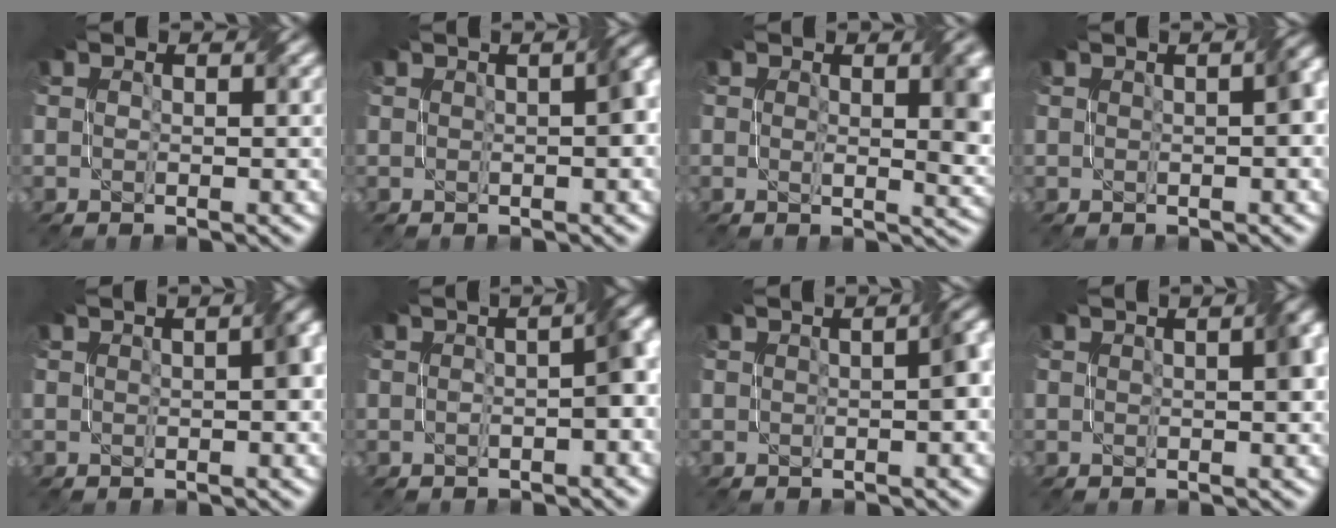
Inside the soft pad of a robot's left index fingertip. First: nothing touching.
{"total": 3.0, "force": [0.3, 0.7, 2.9], "torque": [-0.032, 0.013, 0.007]}
{"total": 4.4, "force": [1.0, 1.3, 4.1], "torque": [-0.050, -0.001, 0.019]}
{"total": 2.6, "force": [0.2, 0.6, 2.6], "torque": [-0.031, 0.011, 0.006]}
{"total": 2.7, "force": [0.3, 0.7, 2.6], "torque": [-0.036, 0.013, 0.004]}
{"total": 4.0, "force": [-0.2, 0.9, 3.8], "torque": [-0.050, 0.016, -0.003]}
{"total": 3.5, "force": [0.3, 0.9, 3.3], "torque": [-0.030, 0.018, 0.005]}
{"total": 3.1, "force": [0.7, 0.8, 2.9], "torque": [-0.037, 0.013, 0.010]}